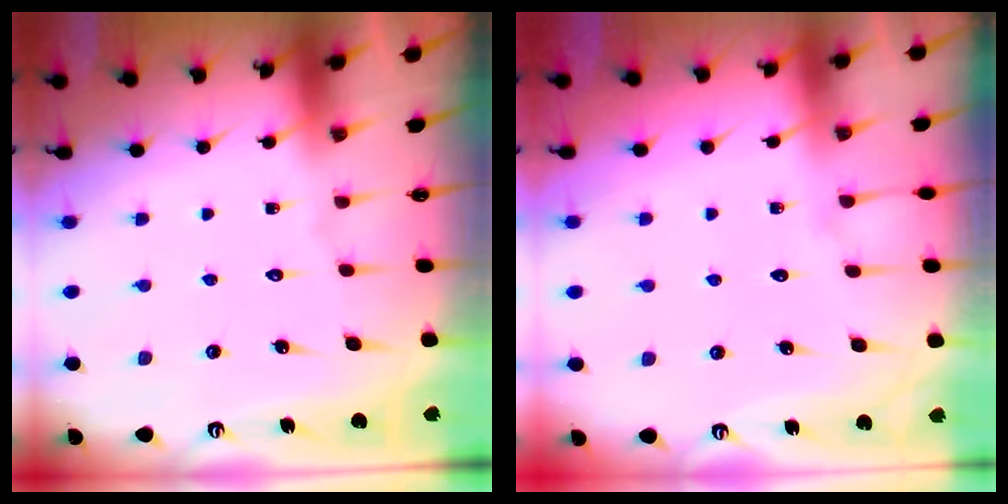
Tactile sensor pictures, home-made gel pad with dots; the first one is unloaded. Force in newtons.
{"total": 2.5, "press": 2.5, "slide": 0.4}